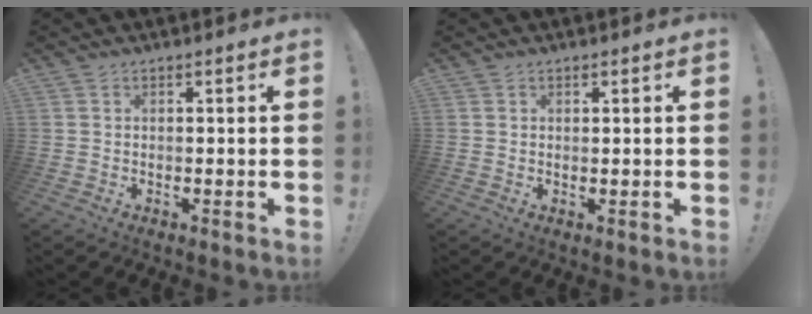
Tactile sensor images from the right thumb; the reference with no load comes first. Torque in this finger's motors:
{"motor_torque": [-0.24, -0.14, -0.02, 0.24, 0.02]}